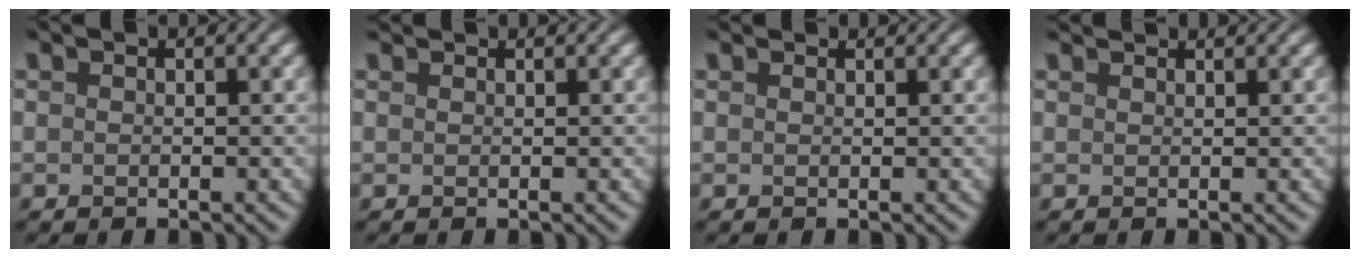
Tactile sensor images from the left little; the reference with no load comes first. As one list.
[{"total": 1.3, "force": [1.2, 0.1, 0.4], "torque": [-0.009, -0.001, 0.012]}, {"total": 1.6, "force": [1.6, 0.1, 0.4], "torque": [-0.015, 0.000, 0.016]}, {"total": 2.3, "force": [2.0, 0.4, 0.8], "torque": [-0.007, 0.001, 0.016]}]